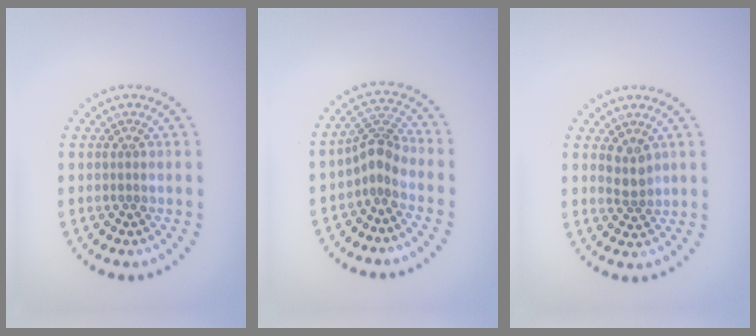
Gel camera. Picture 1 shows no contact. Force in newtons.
{"total": 2.7, "press": 1.9, "slide": 1.9}
{"total": 2.0, "press": 1.6, "slide": 1.1}